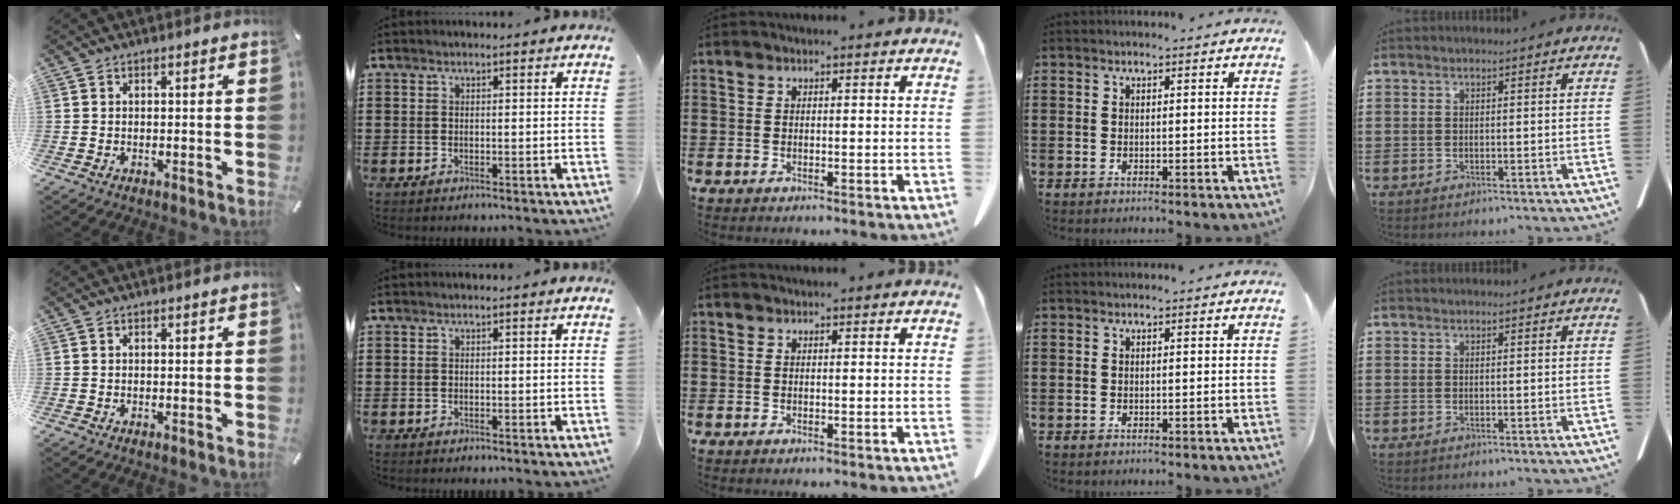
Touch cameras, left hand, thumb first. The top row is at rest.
{}